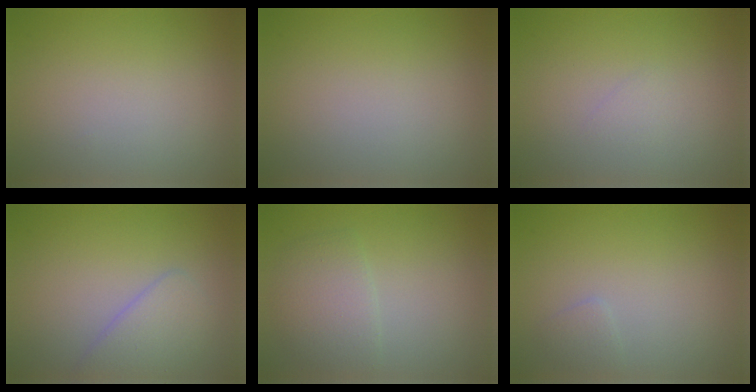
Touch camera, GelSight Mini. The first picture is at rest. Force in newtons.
{"total": 0.0}
{"total": 0.6, "press": 0.6, "slide": 0.1}
{"total": 2.6, "press": 2.6, "slide": 0.1}
{"total": 2.9, "press": 2.9, "slide": 0.1}
{"total": 0.9, "press": 0.9, "slide": 0.1}